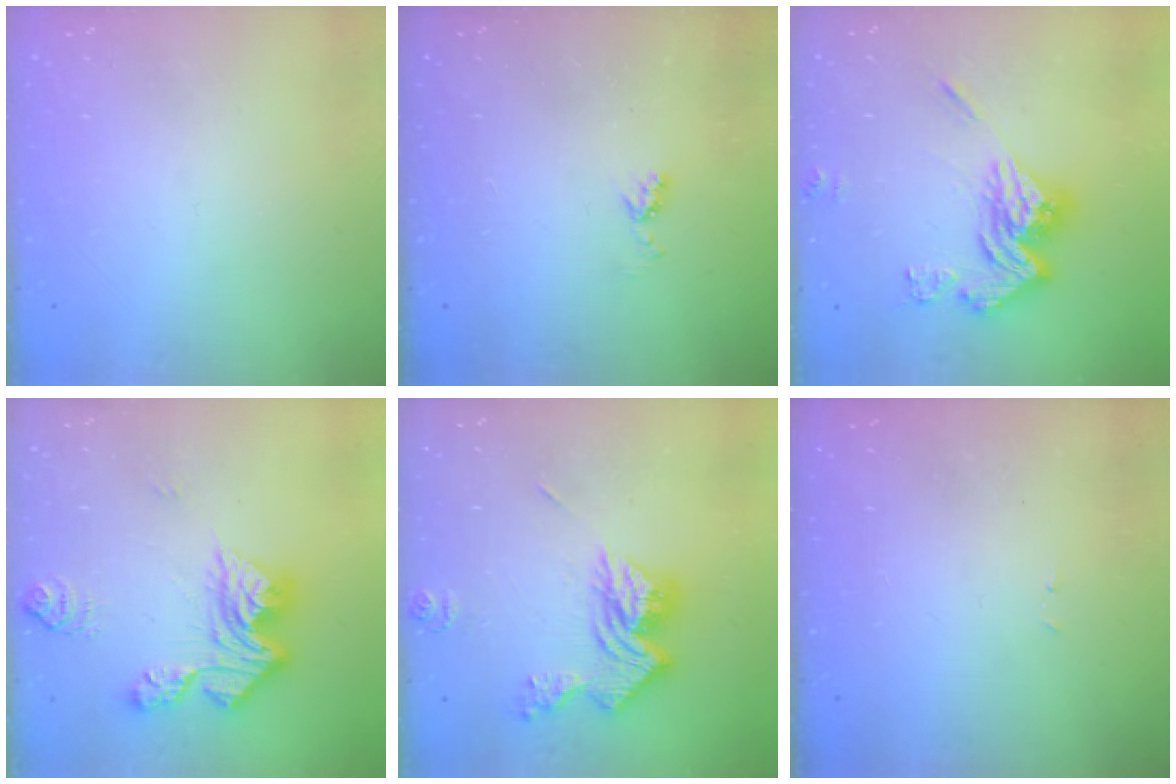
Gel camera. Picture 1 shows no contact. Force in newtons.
{"total": 4.7, "press": 4.6, "slide": 0.7}
{"total": 17.1, "press": 17.0, "slide": 1.9}
{"total": 16.5, "press": 16.5, "slide": 1.5}
{"total": 15.1, "press": 15.0, "slide": 1.7}
{"total": 3.0, "press": 2.9, "slide": 0.4}